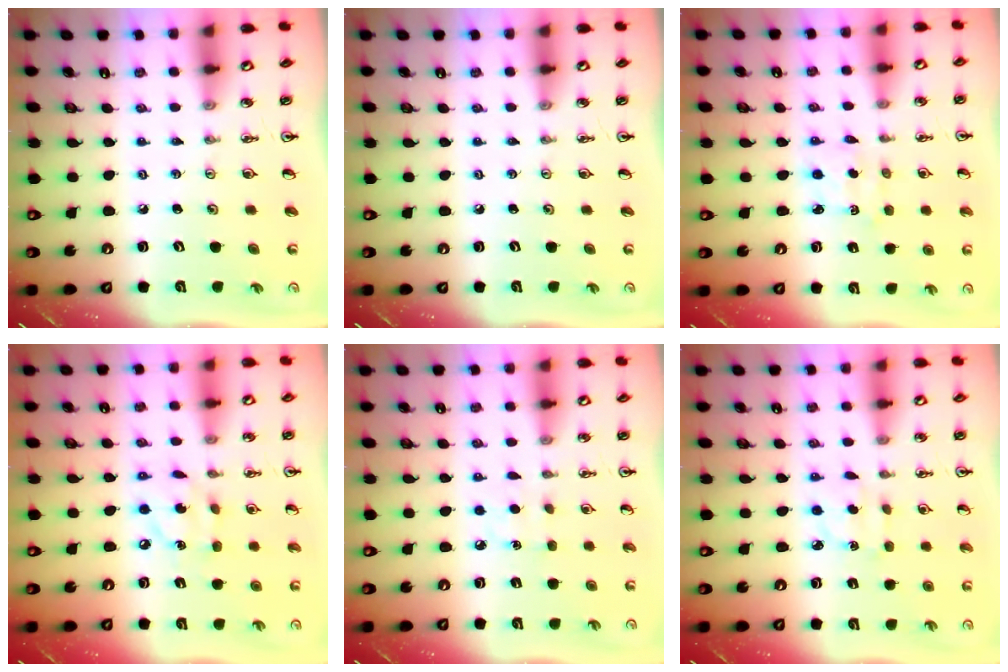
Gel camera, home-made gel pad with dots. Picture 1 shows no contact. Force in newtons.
{"total": 0.0}
{"total": 2.4, "press": 2.4, "slide": 0.3}
{"total": 7.9, "press": 7.8, "slide": 0.3}
{"total": 5.2, "press": 5.1, "slide": 0.6}
{"total": 3.9, "press": 3.9, "slide": 0.4}